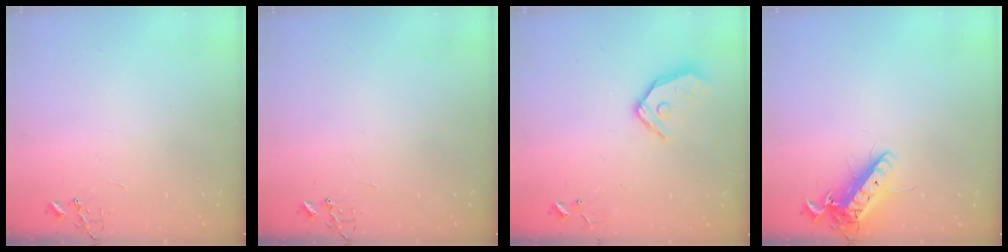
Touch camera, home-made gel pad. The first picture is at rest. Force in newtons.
{"total": 0.0}
{"total": 12.4, "press": 12.2, "slide": 2.1}
{"total": 15.0, "press": 14.8, "slide": 2.4}